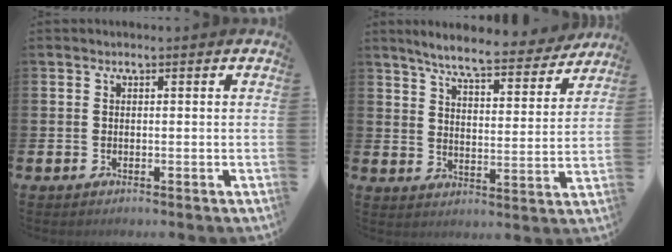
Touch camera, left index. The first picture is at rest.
{"total": 7.3, "force": [6.7, 0.7, 2.8], "torque": [-0.069, -0.041, 0.112]}